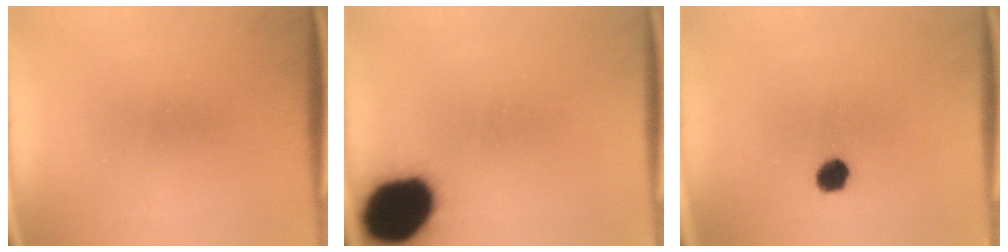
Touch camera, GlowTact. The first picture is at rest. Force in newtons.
{"total": 17.4}
{"total": 3.9}